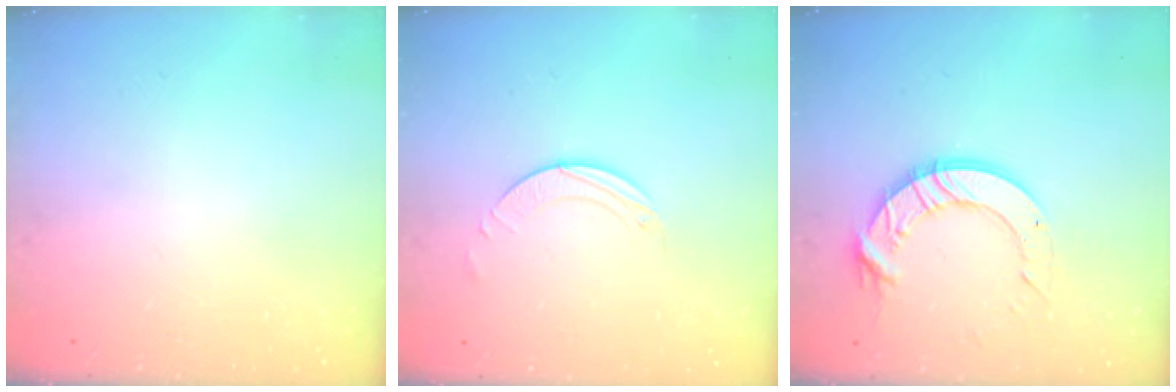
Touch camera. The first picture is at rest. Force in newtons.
{"total": 2.0, "press": 2.0, "slide": 0.2}
{"total": 11.6, "press": 11.6, "slide": 1.2}